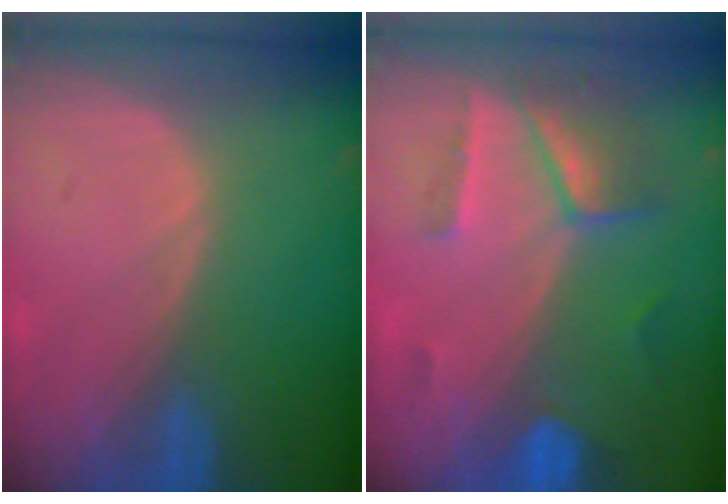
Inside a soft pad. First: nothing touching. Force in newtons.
{"total": 7.4, "press": 6.5, "slide": 3.6}